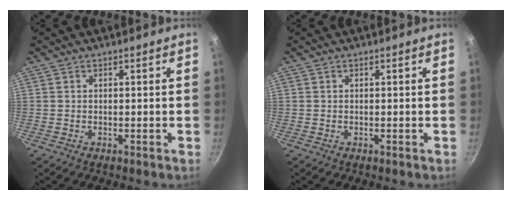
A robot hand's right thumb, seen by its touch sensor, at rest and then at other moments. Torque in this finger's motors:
{"motor_torque": [0.00, 0.00, 0.01, 0.01, 0.00]}